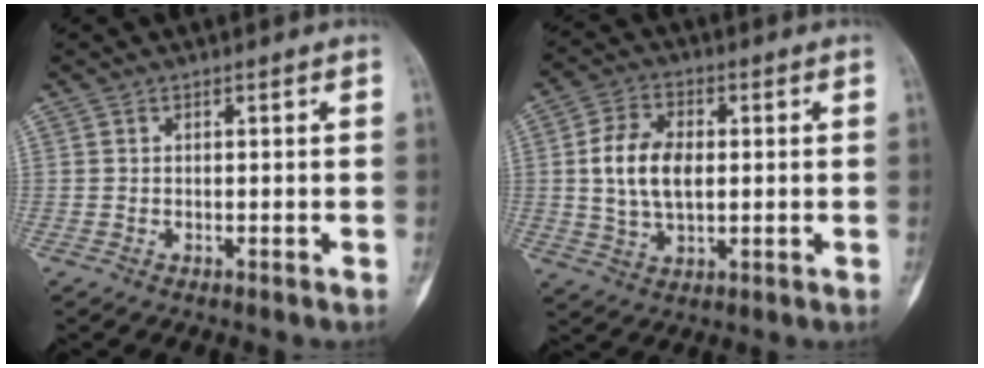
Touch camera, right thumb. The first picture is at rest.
{"total": 10.1, "force": [0.8, 6.1, 8.0], "torque": [-0.146, 0.005, 0.018]}